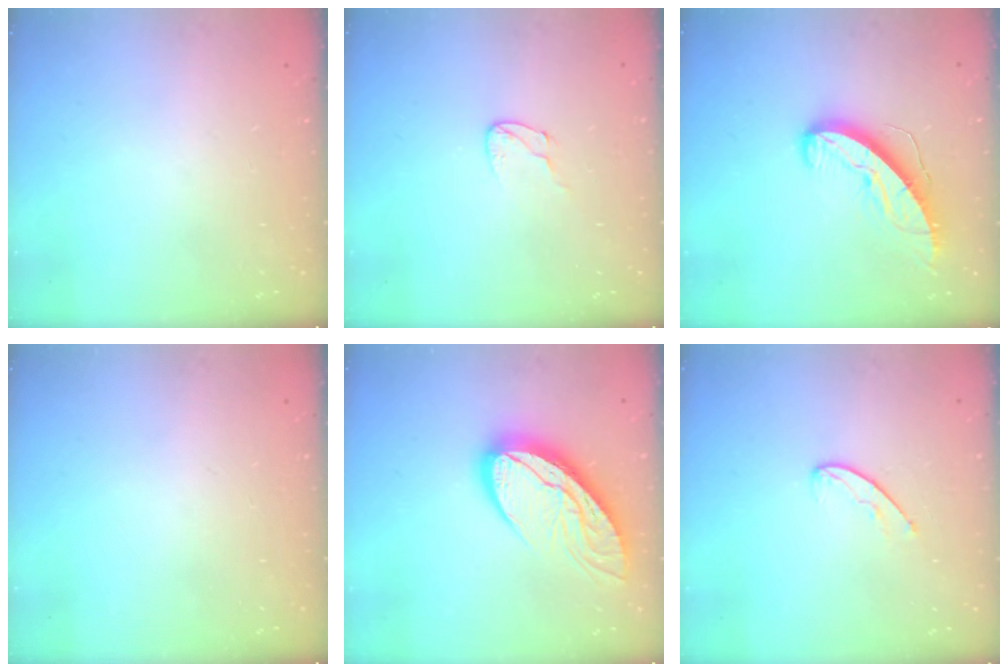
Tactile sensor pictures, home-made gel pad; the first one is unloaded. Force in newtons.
{"total": 5.0, "press": 5.0, "slide": 0.4}
{"total": 11.6, "press": 11.5, "slide": 0.9}
{"total": 0.0}
{"total": 15.7, "press": 15.6, "slide": 1.9}
{"total": 6.2, "press": 6.2, "slide": 0.6}